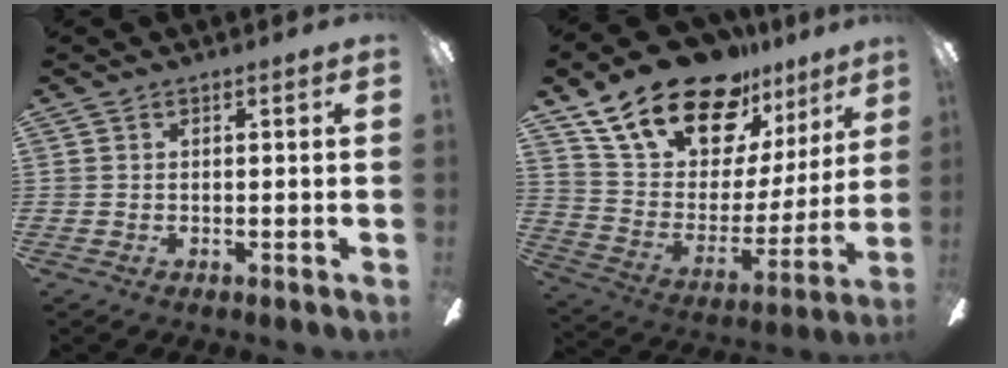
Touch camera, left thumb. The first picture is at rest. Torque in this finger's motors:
{"motor_torque": [1.18, 1.18, 1.26, -1.51, 0.36]}